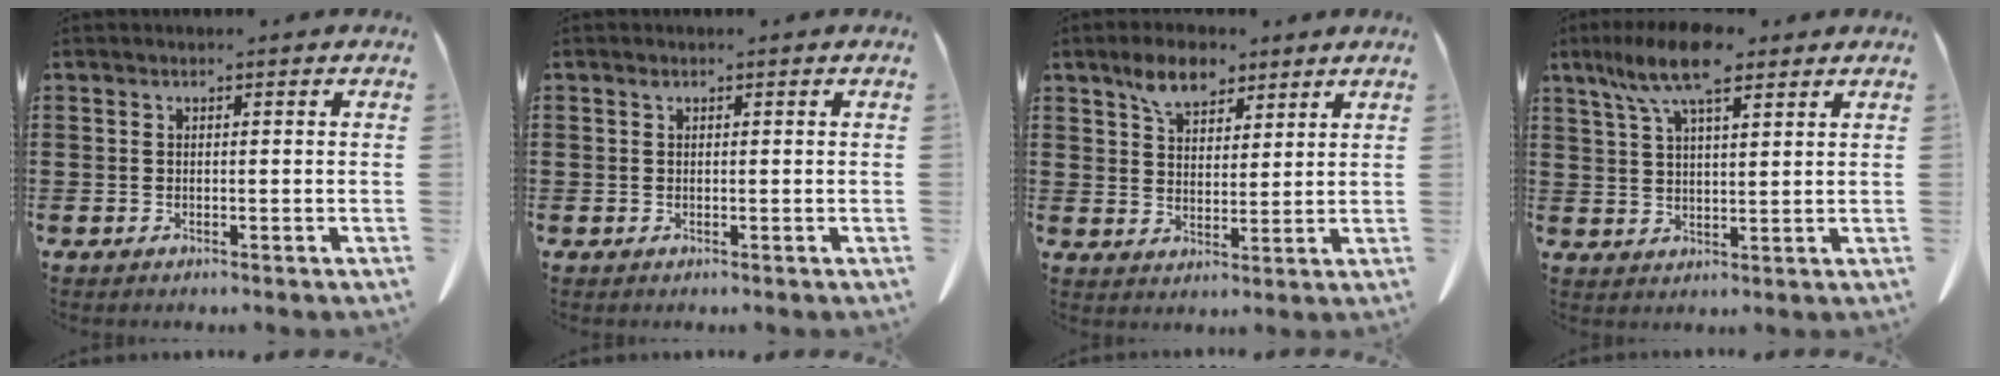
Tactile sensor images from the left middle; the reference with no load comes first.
{"total": 0.7, "force": [0.4, 0.5, 0.2], "torque": [-0.007, 0.002, 0.008]}
{"total": 6.6, "force": [4.9, 3.3, 3.0], "torque": [-0.066, -0.002, 0.089]}
{"total": 10.2, "force": [6.8, 3.0, 7.0], "torque": [-0.142, -0.008, 0.121]}